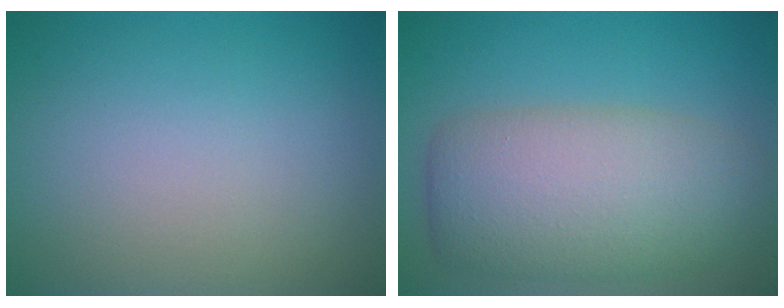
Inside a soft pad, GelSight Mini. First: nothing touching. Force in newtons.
{"total": 8.0, "press": 8.0, "slide": 0.5}